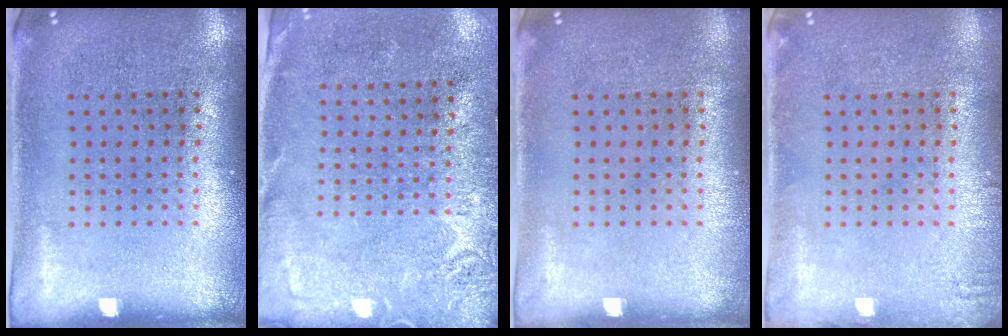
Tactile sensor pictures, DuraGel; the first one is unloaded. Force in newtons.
{"total": 2.8, "press": 2.3, "slide": 1.5}
{"total": 0.0}
{"total": 0.8, "press": 0.8, "slide": 0.1}